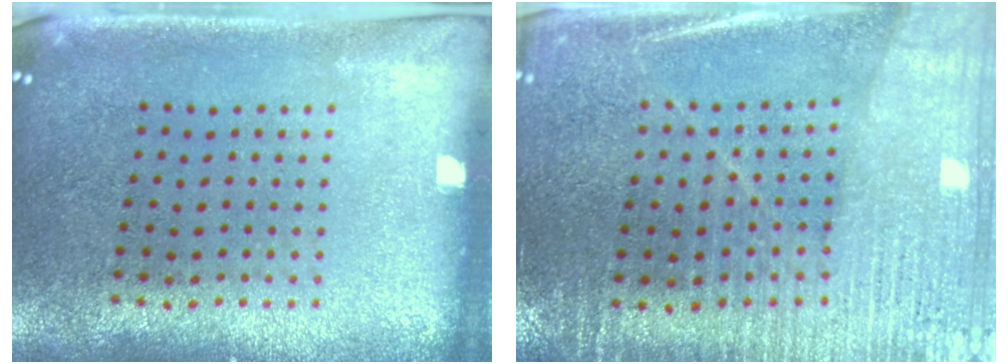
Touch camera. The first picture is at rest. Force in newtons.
{"total": 3.0, "press": 2.9, "slide": 0.7}